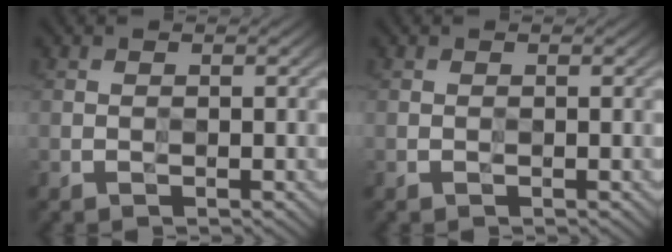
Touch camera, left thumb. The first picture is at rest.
{"total": 0.0}